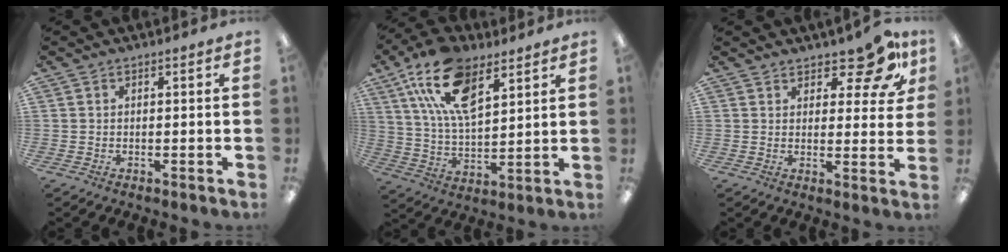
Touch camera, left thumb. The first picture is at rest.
{"total": 16.9, "force": [9.1, 8.4, 11.5], "torque": [-0.224, -0.025, 0.164]}
{"total": 9.1, "force": [6.7, 3.9, 4.7], "torque": [-0.053, -0.044, 0.117]}